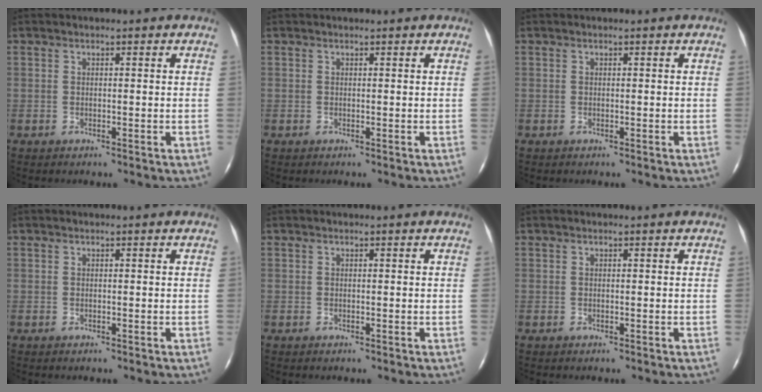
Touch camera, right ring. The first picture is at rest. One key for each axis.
{"total": 0.0}
{"total": 0.0}
{"total": 0.0}
{"total": 0.0}
{"total": 0.0}